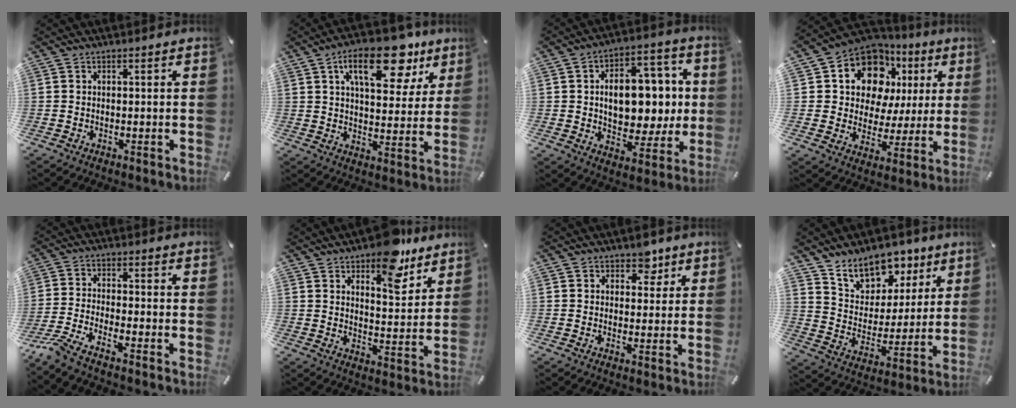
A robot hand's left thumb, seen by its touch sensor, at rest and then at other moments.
{"total": 18.6, "force": [10.2, 9.0, 12.6], "torque": [-0.181, -0.043, 0.165]}
{"total": 15.3, "force": [1.3, 10.4, 11.1], "torque": [-0.149, 0.003, 0.029]}
{"total": 13.8, "force": [7.0, 10.3, 6.0], "torque": [-0.109, -0.040, 0.132]}
{"total": 5.4, "force": [-4.4, 0.3, 3.1], "torque": [-0.075, -0.010, -0.087]}
{"total": 12.7, "force": [9.3, 5.8, 6.4], "torque": [-0.074, -0.063, 0.162]}
{"total": 5.0, "force": [3.2, 3.4, 1.7], "torque": [0.004, -0.016, 0.049]}
{"total": 12.0, "force": [9.6, 7.0, 1.9], "torque": [-0.036, -0.086, 0.178]}